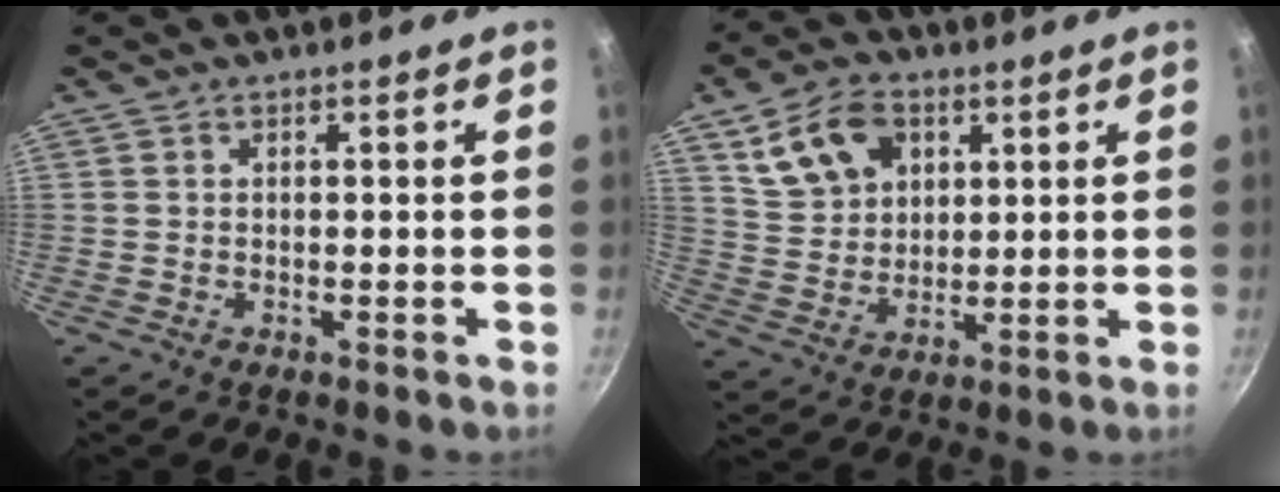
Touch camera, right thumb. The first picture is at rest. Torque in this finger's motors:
{"motor_torque": [-1.26, 1.50, 0.53, 0.18, 0.08]}